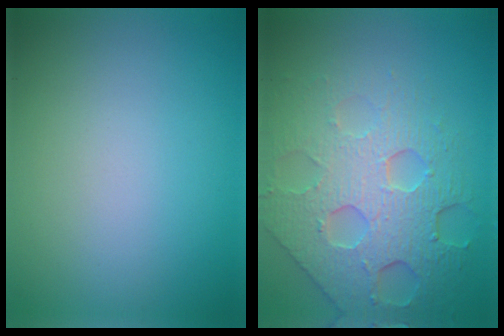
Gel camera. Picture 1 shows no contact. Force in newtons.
{"total": 7.4, "press": 5.6, "slide": 4.9}